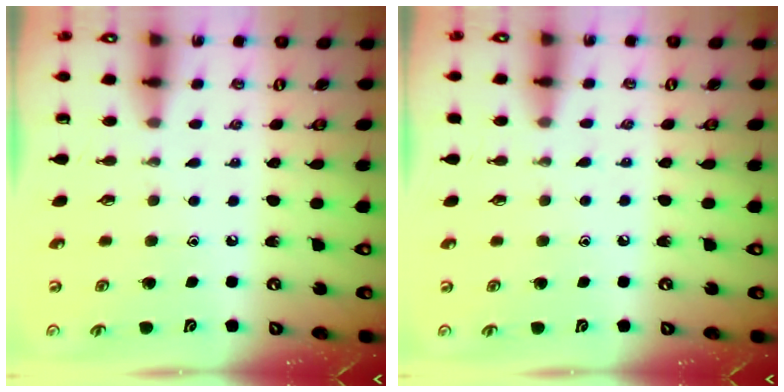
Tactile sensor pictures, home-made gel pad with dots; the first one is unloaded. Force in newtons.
{"total": 4.0, "press": 3.9, "slide": 0.5}